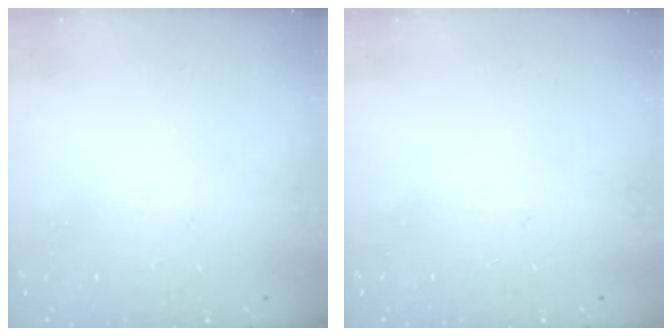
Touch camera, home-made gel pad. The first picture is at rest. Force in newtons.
{"total": 0.0}